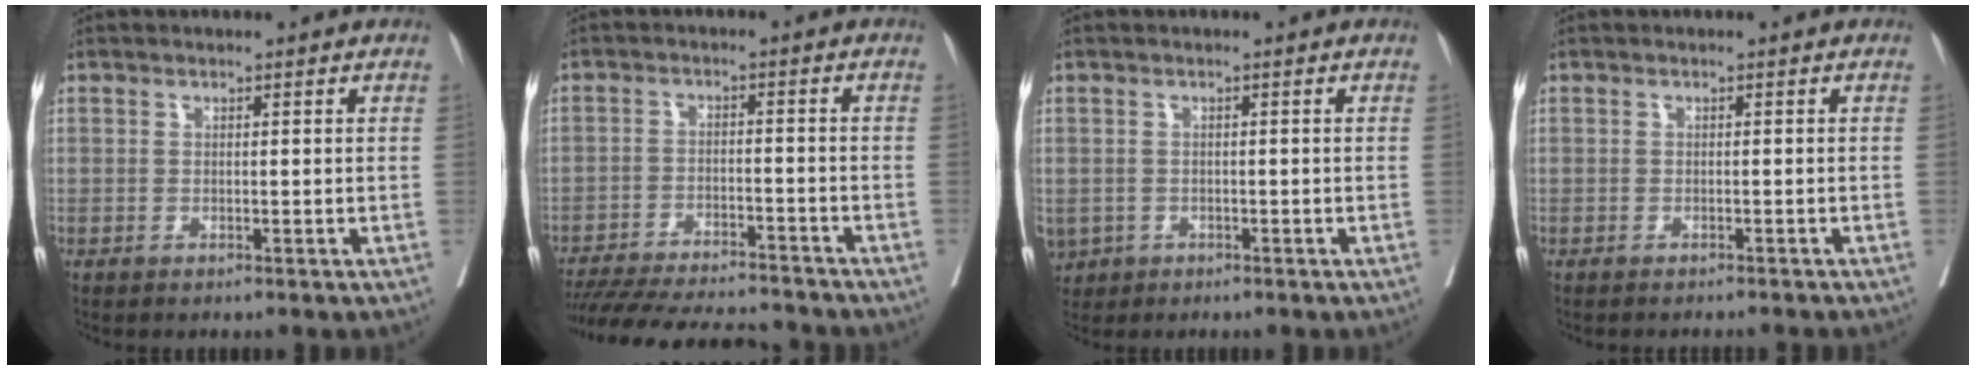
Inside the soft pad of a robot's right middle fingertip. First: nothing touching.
{"total": 18.4, "force": [-16.8, 2.6, 6.8], "torque": [-0.145, -0.024, -0.245]}
{"total": 5.1, "force": [-2.4, 4.3, 1.5], "torque": [-0.041, -0.003, -0.035]}
{"total": 4.3, "force": [-4.1, 0.5, 1.2], "torque": [-0.012, -0.007, -0.050]}